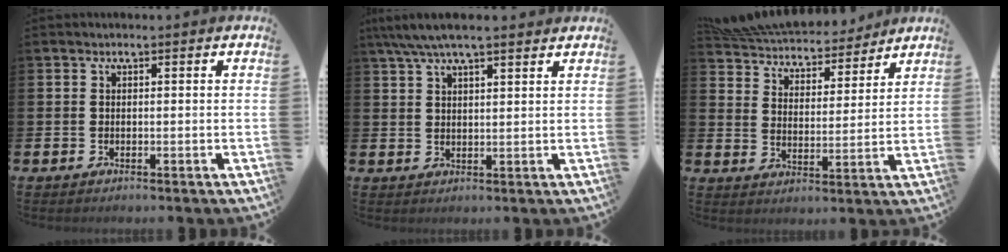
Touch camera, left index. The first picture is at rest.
{"total": 5.7, "force": [4.8, 1.2, 2.9], "torque": [-0.064, -0.006, 0.087]}
{"total": 6.3, "force": [6.1, 1.4, 0.4], "torque": [-0.043, -0.048, 0.108]}